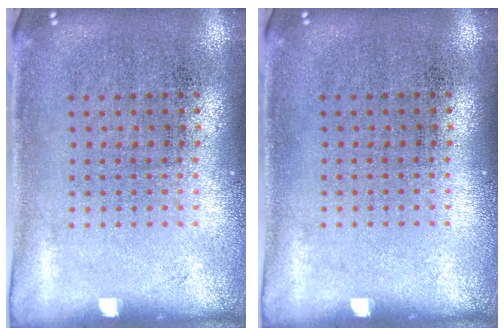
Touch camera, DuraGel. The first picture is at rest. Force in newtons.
{"total": 0.0}